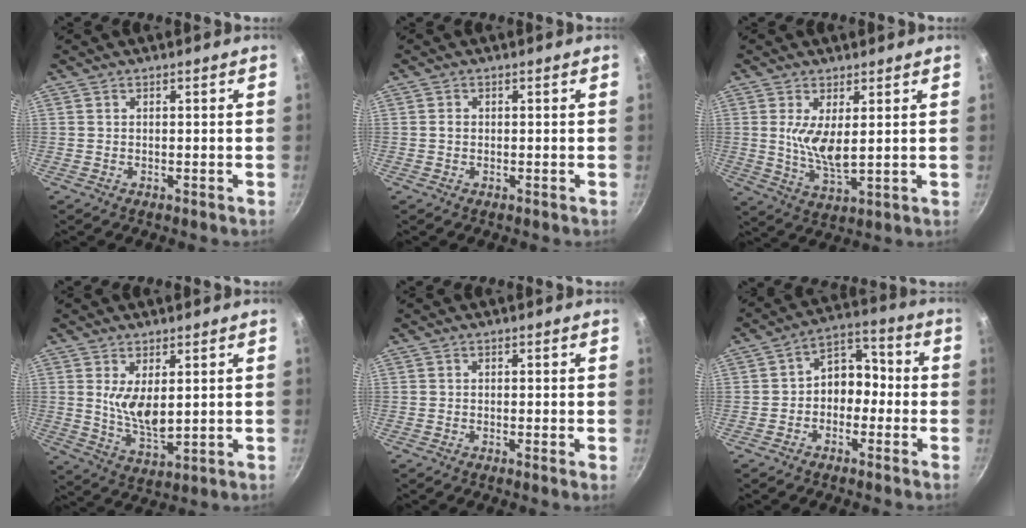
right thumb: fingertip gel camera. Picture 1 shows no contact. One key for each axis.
{"total": 0.9, "fx": -0.1, "fy": 0.7, "fz": 0.5, "tx": -0.007, "ty": 0.002, "tz": -0.002}
{"total": 7.1, "fx": 1.3, "fy": 2.6, "fz": 6.5, "tx": -0.130, "ty": -0.026, "tz": 0.034}
{"total": 7.5, "fx": 1.7, "fy": 3.3, "fz": 6.5, "tx": -0.112, "ty": -0.028, "tz": 0.045}
{"total": 1.1, "fx": -0.1, "fy": 0.0, "fz": 1.1, "tx": -0.021, "ty": -0.004, "tz": -0.004}
{"total": 8.5, "fx": -1.1, "fy": 6.2, "fz": 5.7, "tx": -0.051, "ty": 0.040, "tz": -0.035}